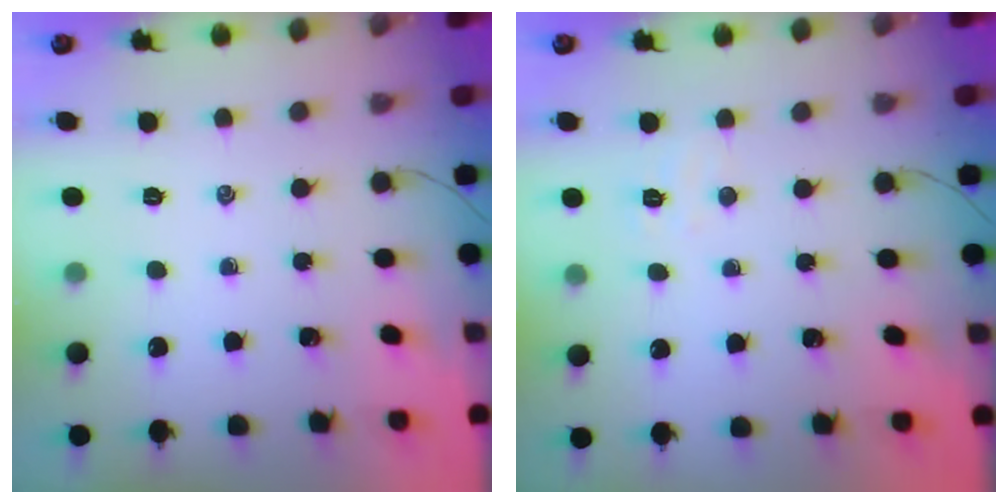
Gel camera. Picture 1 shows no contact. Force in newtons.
{"total": 3.0, "press": 3.0, "slide": 0.8}